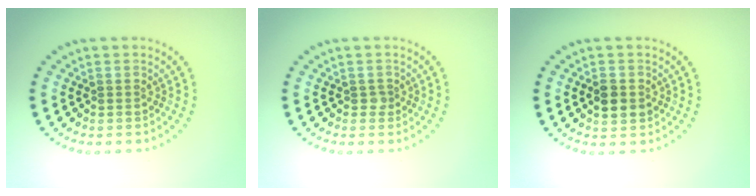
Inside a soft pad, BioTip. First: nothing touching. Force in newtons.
{"total": 0.6, "press": 0.5, "slide": 0.4}
{"total": 2.3, "press": 2.3, "slide": 0.2}